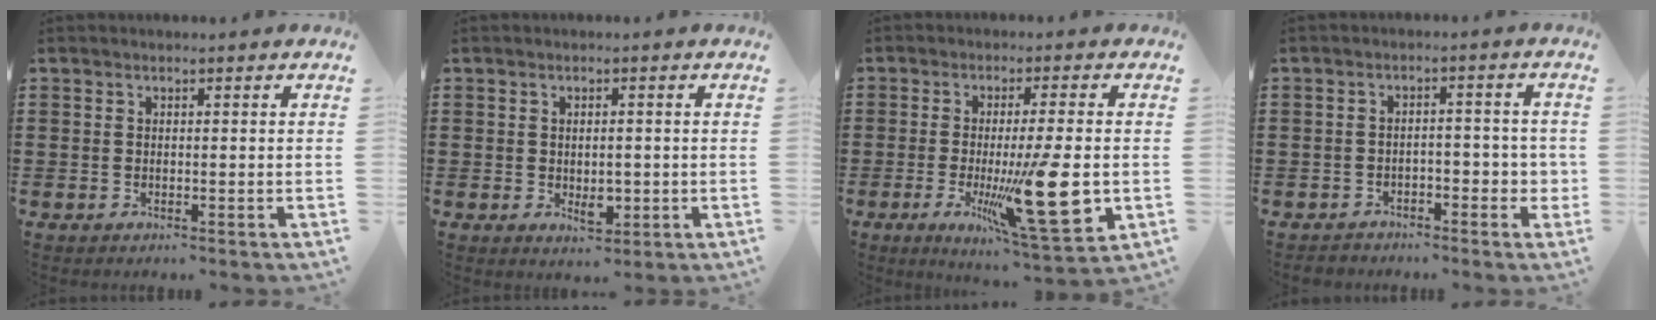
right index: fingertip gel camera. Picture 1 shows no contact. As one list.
[{"total": 3.3, "force": [-0.3, 1.6, 2.9], "torque": [-0.043, 0.001, -0.006]}, {"total": 15.6, "force": [-2.6, 3.0, 15.1], "torque": [-0.244, -0.023, -0.029]}, {"total": 3.0, "force": [-1.7, 1.6, 1.9], "torque": [-0.035, 0.006, -0.035]}]